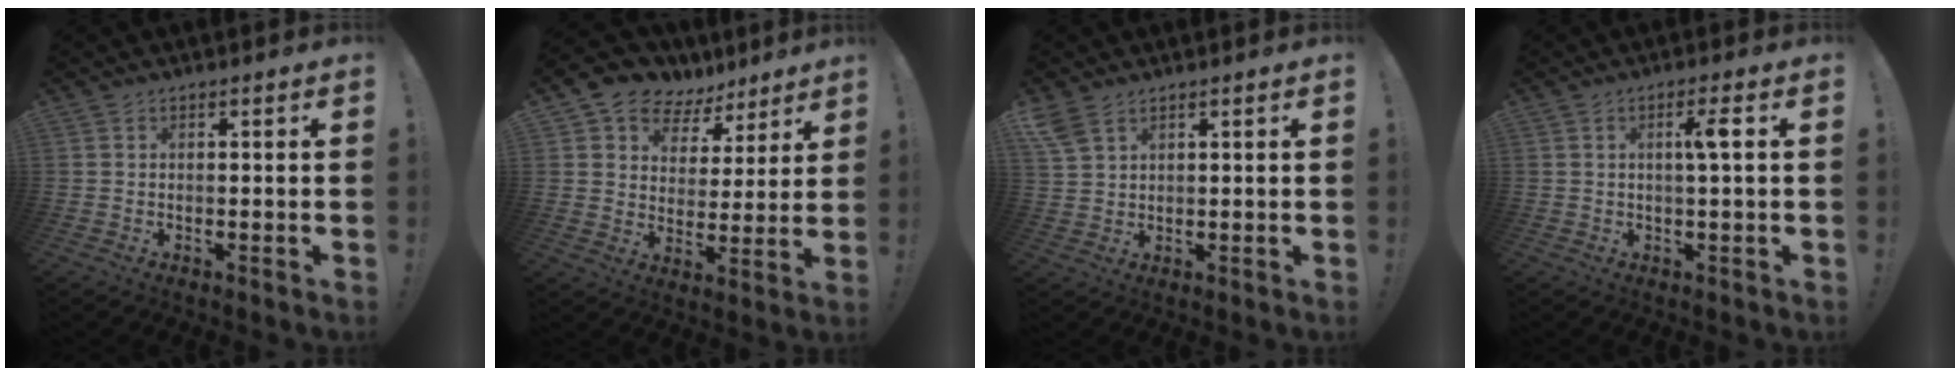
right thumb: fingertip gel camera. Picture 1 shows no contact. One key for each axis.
{"total": 8.6, "fx": 6.0, "fy": 5.9, "fz": 1.5, "tx": -0.029, "ty": -0.051, "tz": 0.115}
{"total": 5.1, "fx": 3.4, "fy": 2.7, "fz": 2.7, "tx": -0.050, "ty": -0.013, "tz": 0.069}
{"total": 4.5, "fx": 0.8, "fy": -0.1, "fz": 4.4, "tx": -0.071, "ty": -0.002, "tz": 0.002}